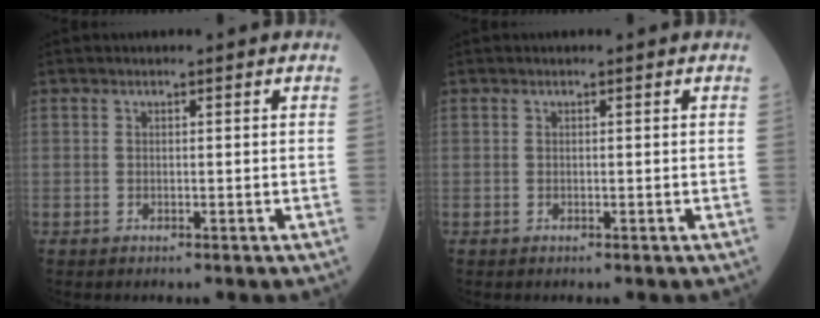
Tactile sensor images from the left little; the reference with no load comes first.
{"total": 0.0}